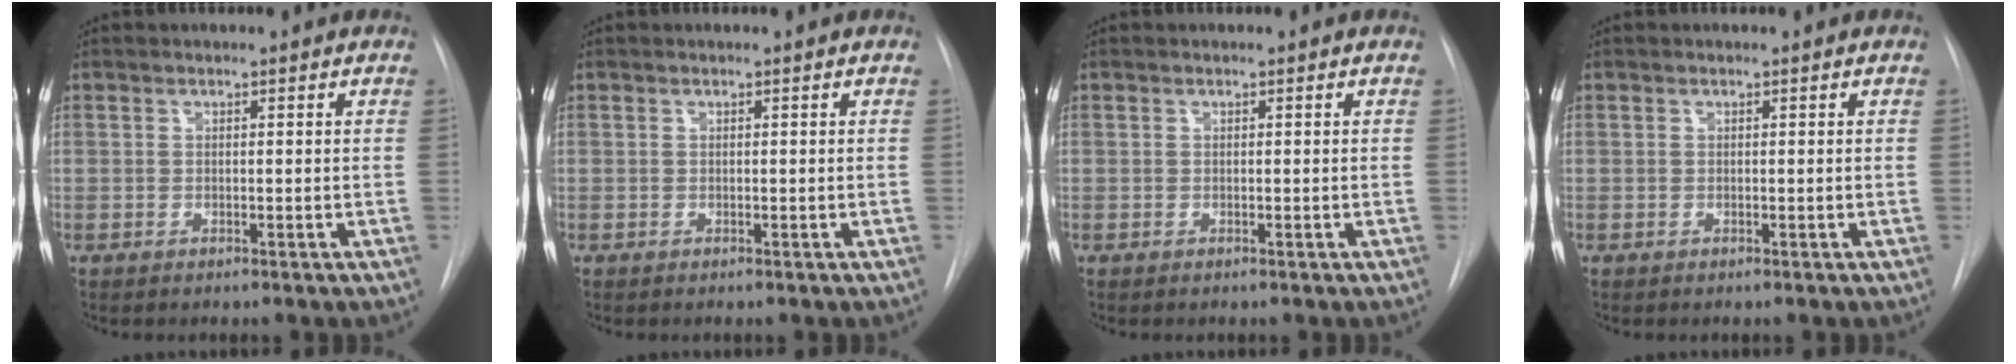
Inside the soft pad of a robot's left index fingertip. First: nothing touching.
{"total": 0.0}
{"total": 0.0}
{"total": 0.0}